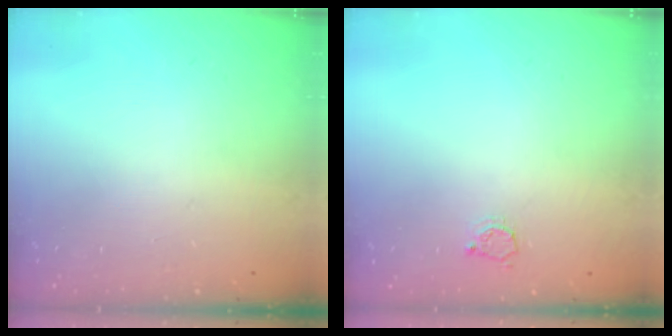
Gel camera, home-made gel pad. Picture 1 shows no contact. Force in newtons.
{"total": 2.7, "press": 2.7, "slide": 0.3}